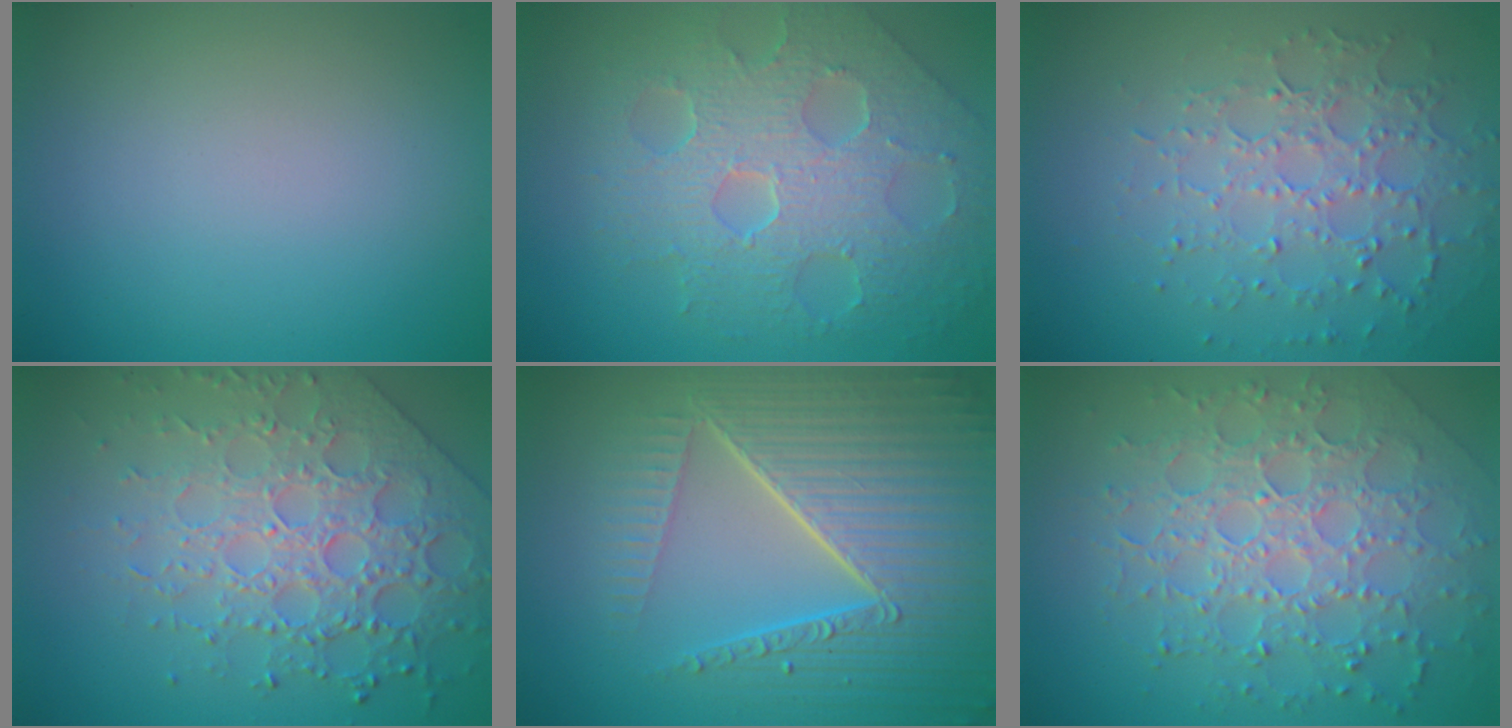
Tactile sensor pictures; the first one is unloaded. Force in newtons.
{"total": 8.0, "press": 5.6, "slide": 5.7}
{"total": 4.8, "press": 3.5, "slide": 3.2}
{"total": 6.6, "press": 5.4, "slide": 3.9}
{"total": 9.0, "press": 6.2, "slide": 6.6}
{"total": 7.5, "press": 5.4, "slide": 5.3}